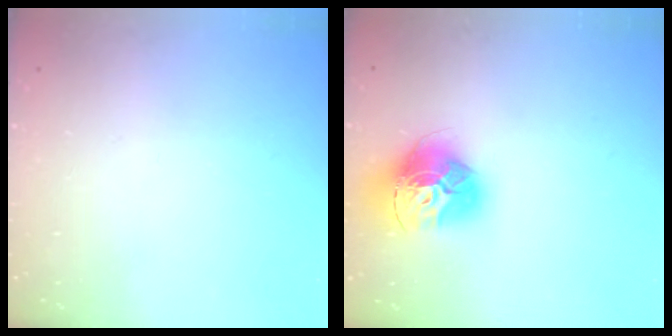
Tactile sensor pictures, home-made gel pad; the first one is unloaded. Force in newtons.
{"total": 15.7, "press": 15.6, "slide": 1.7}